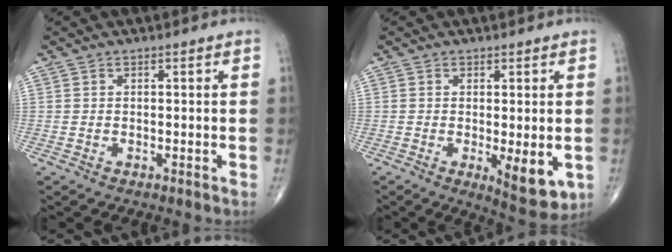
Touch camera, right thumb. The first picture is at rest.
{"total": 7.5, "force": [-1.5, 2.6, 6.9], "torque": [-0.089, -0.021, -0.014]}